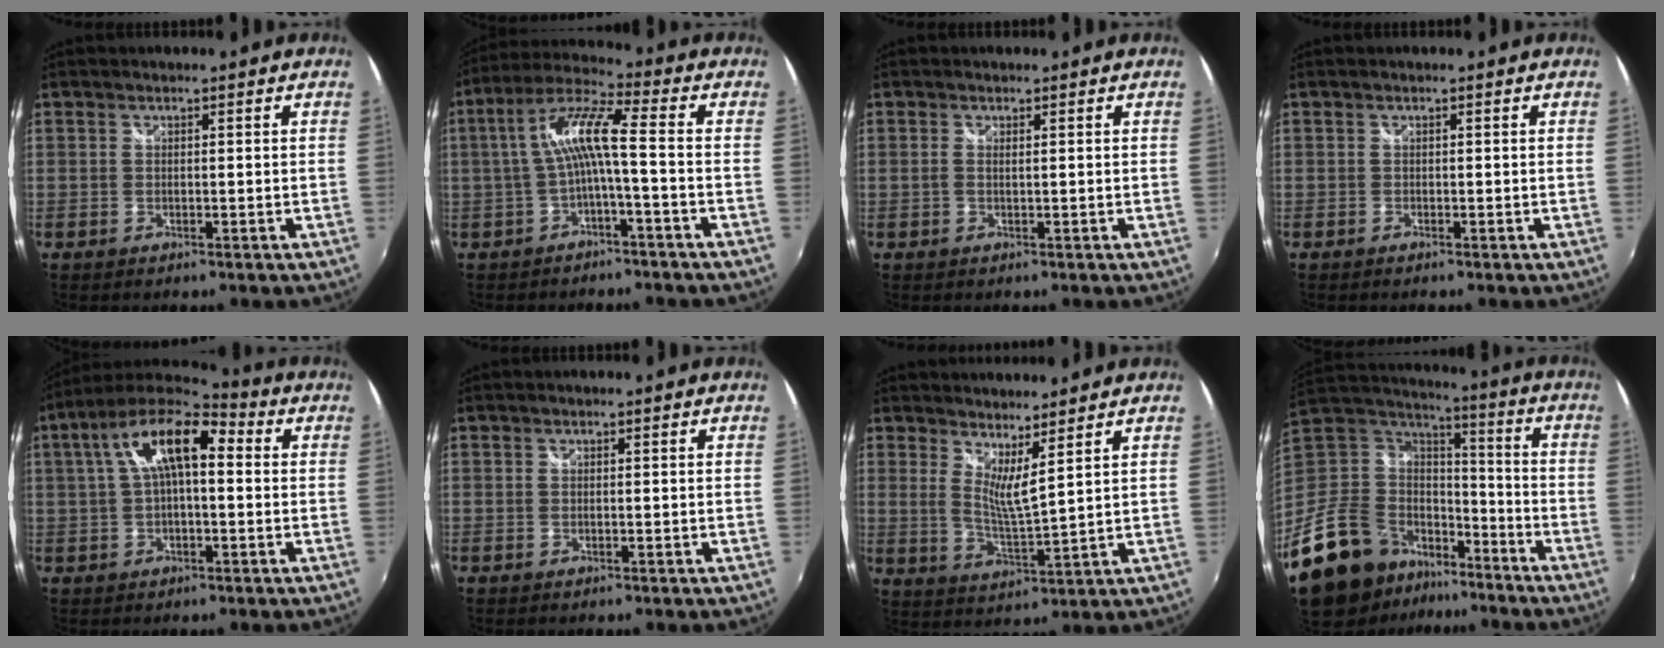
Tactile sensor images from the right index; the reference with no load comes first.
{"total": 8.5, "force": [-1.6, 0.5, 8.3], "torque": [-0.181, 0.019, -0.027]}
{"total": 0.6, "force": [0.2, -0.1, 0.5], "torque": [-0.013, -0.001, 0.001]}
{"total": 0.0}
{"total": 13.0, "force": [2.4, 5.2, 11.7], "torque": [-0.216, 0.033, 0.030]}
{"total": 0.0}
{"total": 5.8, "force": [4.5, -0.1, 3.7], "torque": [-0.060, -0.016, 0.074]}
{"total": 21.6, "force": [-14.0, 13.1, 10.0], "torque": [-0.220, 0.019, -0.223]}